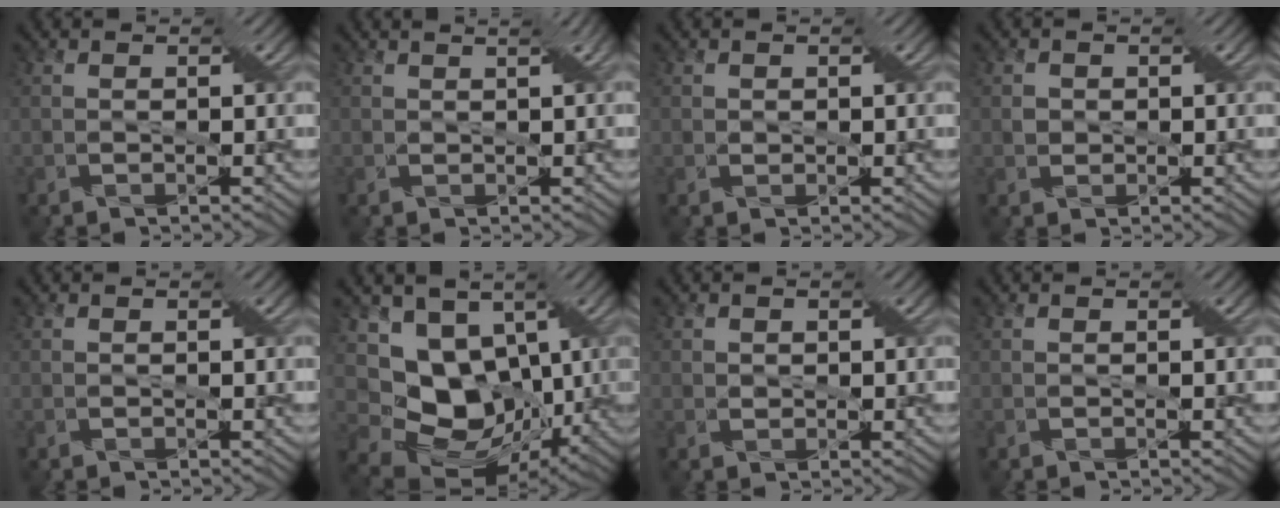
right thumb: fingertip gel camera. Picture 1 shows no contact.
{"total": 1.8, "force": [1.4, -0.3, 1.1], "torque": [-0.017, 0.008, 0.022]}
{"total": 1.0, "force": [0.6, 0.7, 0.2], "torque": [-0.002, 0.004, 0.008]}
{"total": 1.6, "force": [0.4, 1.5, 0.5], "torque": [-0.013, 0.003, -0.001]}
{"total": 0.0}
{"total": 12.8, "force": [-0.5, 9.9, 8.1], "torque": [-0.169, -0.029, 0.000]}
{"total": 1.3, "force": [0.7, 1.0, 0.3], "torque": [-0.008, 0.005, 0.008]}
{"total": 0.0}